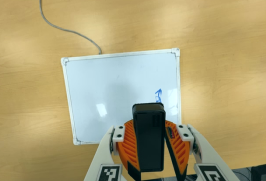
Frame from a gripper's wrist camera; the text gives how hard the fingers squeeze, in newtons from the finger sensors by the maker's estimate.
{"total": 9.8, "left": 10.3, "right": 9.4}